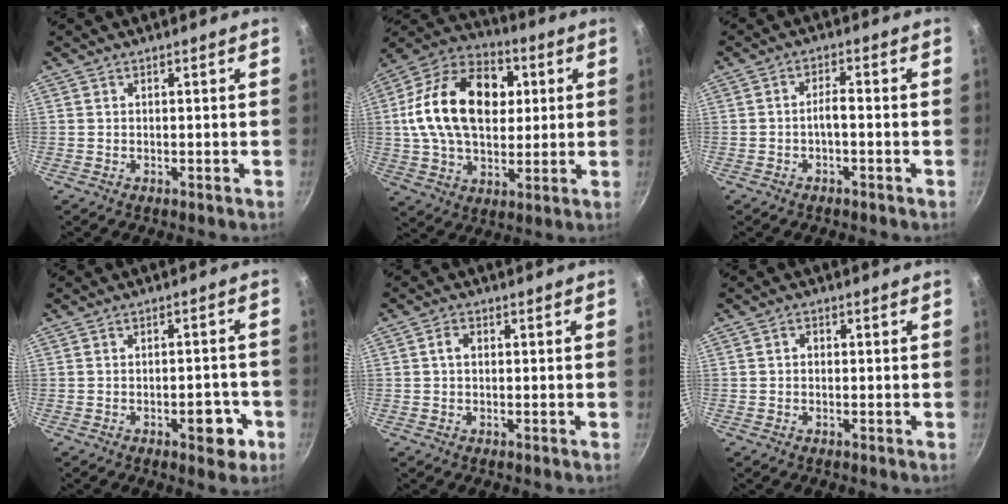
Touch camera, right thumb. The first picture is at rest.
{"total": 22.9, "force": [3.7, 15.5, 16.5], "torque": [-0.256, 0.019, 0.050]}
{"total": 2.6, "force": [-1.1, 0.8, 2.2], "torque": [-0.041, 0.019, -0.022]}
{"total": 6.2, "force": [-2.5, 3.0, 4.7], "torque": [-0.041, 0.018, -0.028]}
{"total": 1.8, "force": [0.1, 1.3, 1.2], "torque": [-0.020, 0.005, -0.001]}
{"total": 1.1, "force": [-0.2, 0.9, 0.6], "torque": [-0.010, 0.005, -0.005]}